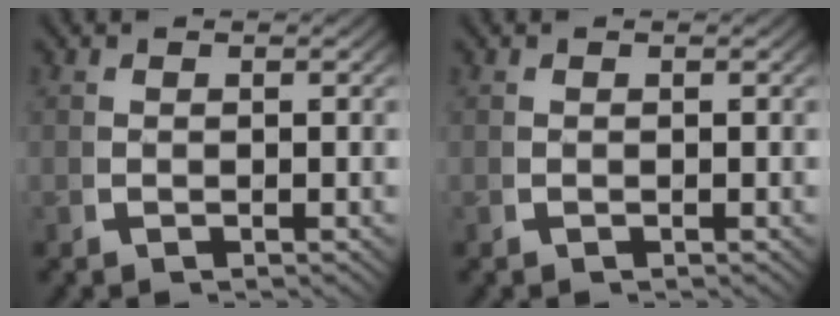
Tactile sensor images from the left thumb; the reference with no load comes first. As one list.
[{"total": 0.0}]